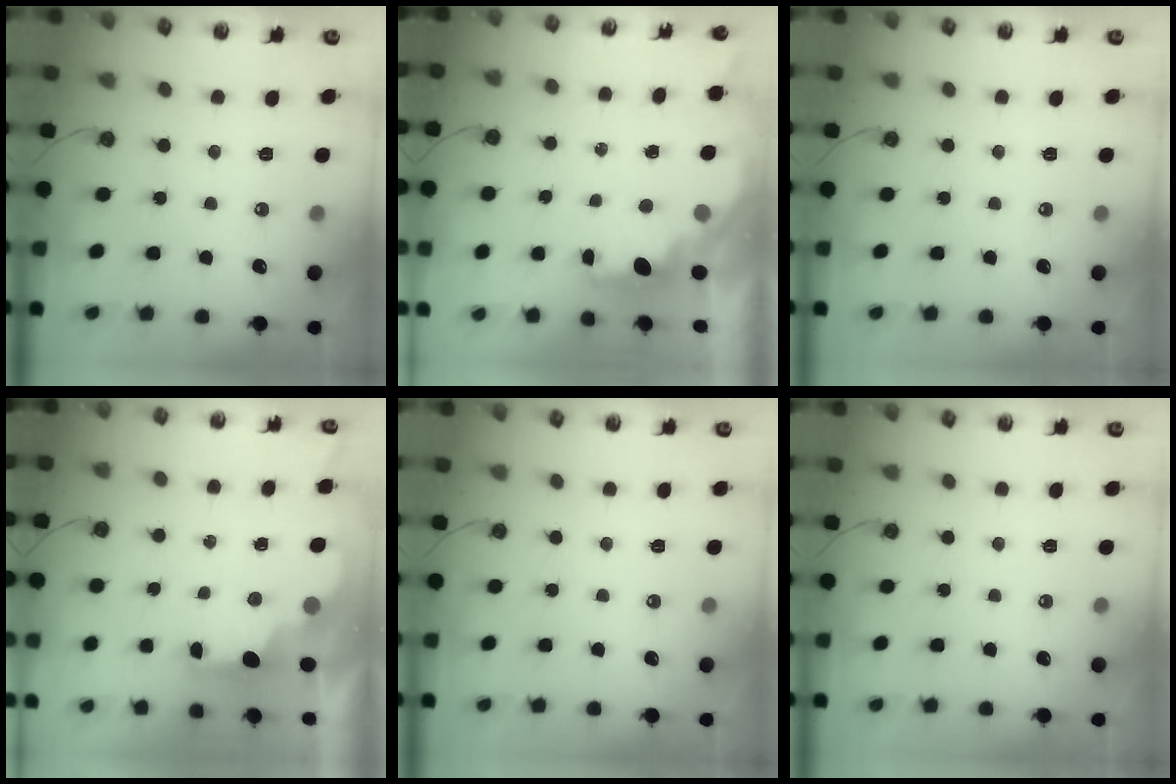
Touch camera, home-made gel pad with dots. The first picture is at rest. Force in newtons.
{"total": 1.8, "press": 1.7, "slide": 0.5}
{"total": 0.0}
{"total": 2.3, "press": 2.2, "slide": 0.8}
{"total": 0.0}
{"total": 0.0}